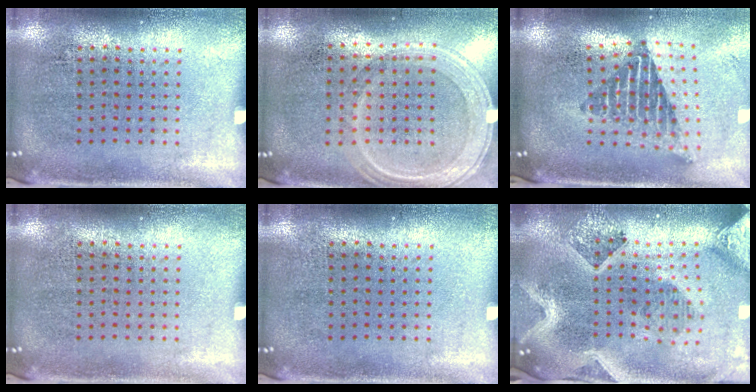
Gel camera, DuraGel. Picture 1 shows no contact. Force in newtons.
{"total": 1.2, "press": 1.1, "slide": 0.5}
{"total": 2.1, "press": 1.6, "slide": 1.4}
{"total": 0.0}
{"total": 0.0}
{"total": 4.2, "press": 3.3, "slide": 2.7}